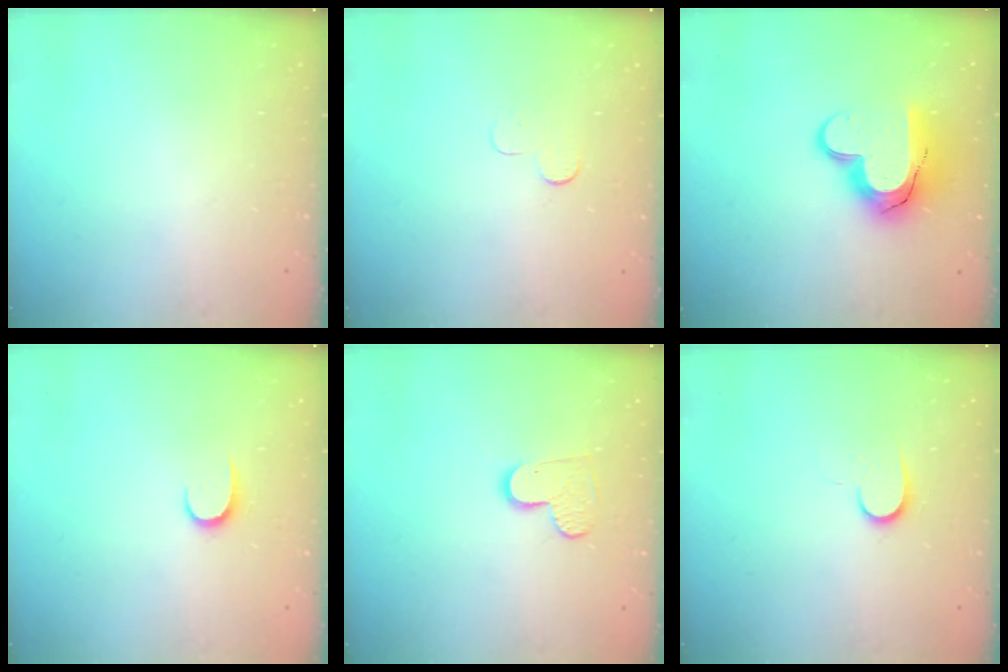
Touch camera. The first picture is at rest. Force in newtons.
{"total": 2.9, "press": 2.9, "slide": 0.3}
{"total": 15.2, "press": 15.1, "slide": 1.1}
{"total": 5.4, "press": 5.4, "slide": 0.5}
{"total": 7.5, "press": 7.5, "slide": 0.5}
{"total": 6.4, "press": 6.3, "slide": 0.7}